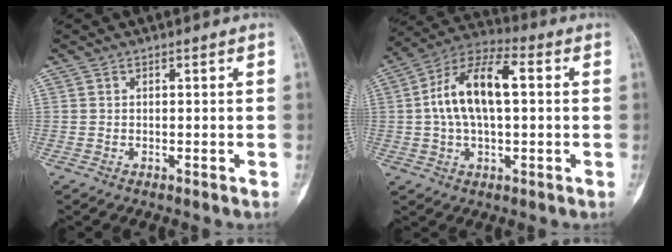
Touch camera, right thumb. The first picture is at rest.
{"total": 14.5, "force": [1.6, 7.2, 12.5], "torque": [-0.232, 0.033, 0.022]}